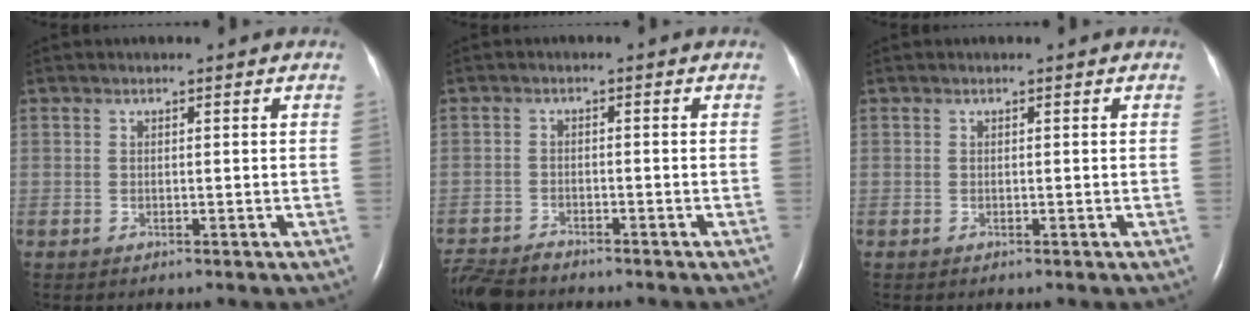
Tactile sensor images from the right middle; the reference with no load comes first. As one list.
[{"total": 7.0, "force": [-6.4, 1.3, 2.4], "torque": [-0.040, -0.019, -0.111]}, {"total": 0.0}]